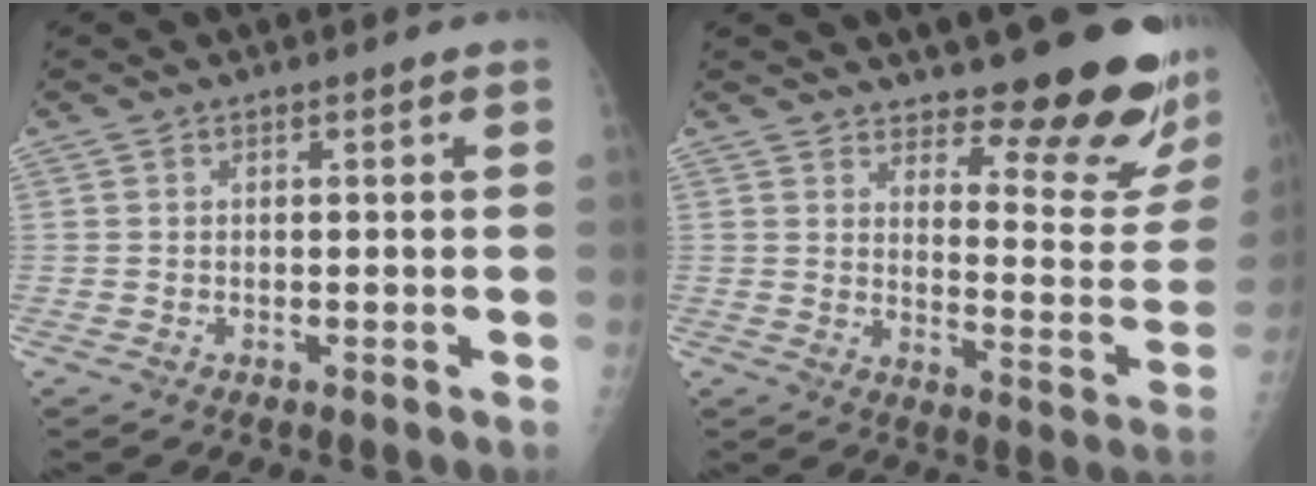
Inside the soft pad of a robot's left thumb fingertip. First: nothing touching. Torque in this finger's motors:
{"motor_torque": [0.36, 0.40, -0.12, -0.29, 0.17]}